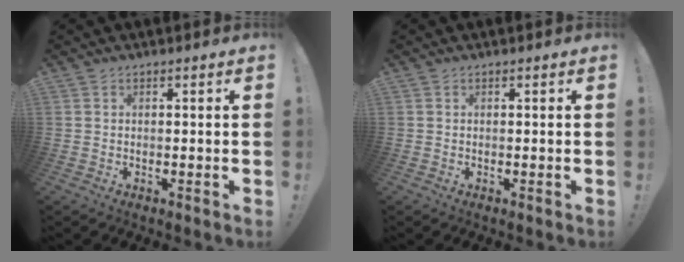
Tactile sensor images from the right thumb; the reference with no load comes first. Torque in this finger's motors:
{"motor_torque": [0.00, 0.00, 0.00, 0.00, 0.01]}